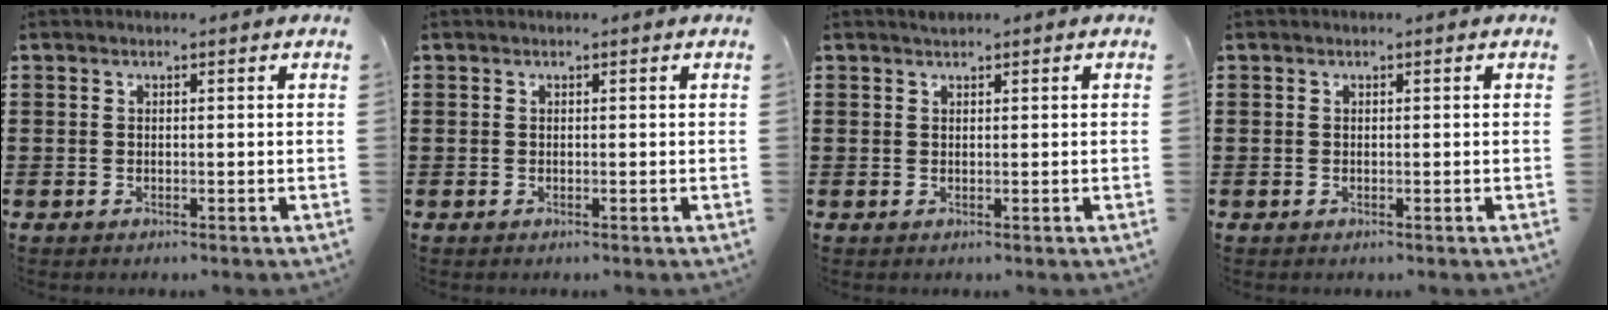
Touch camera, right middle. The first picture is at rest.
{"total": 0.0}
{"total": 0.7, "force": [0.6, 0.2, 0.0], "torque": [-0.001, 0.000, 0.012]}
{"total": 0.0}